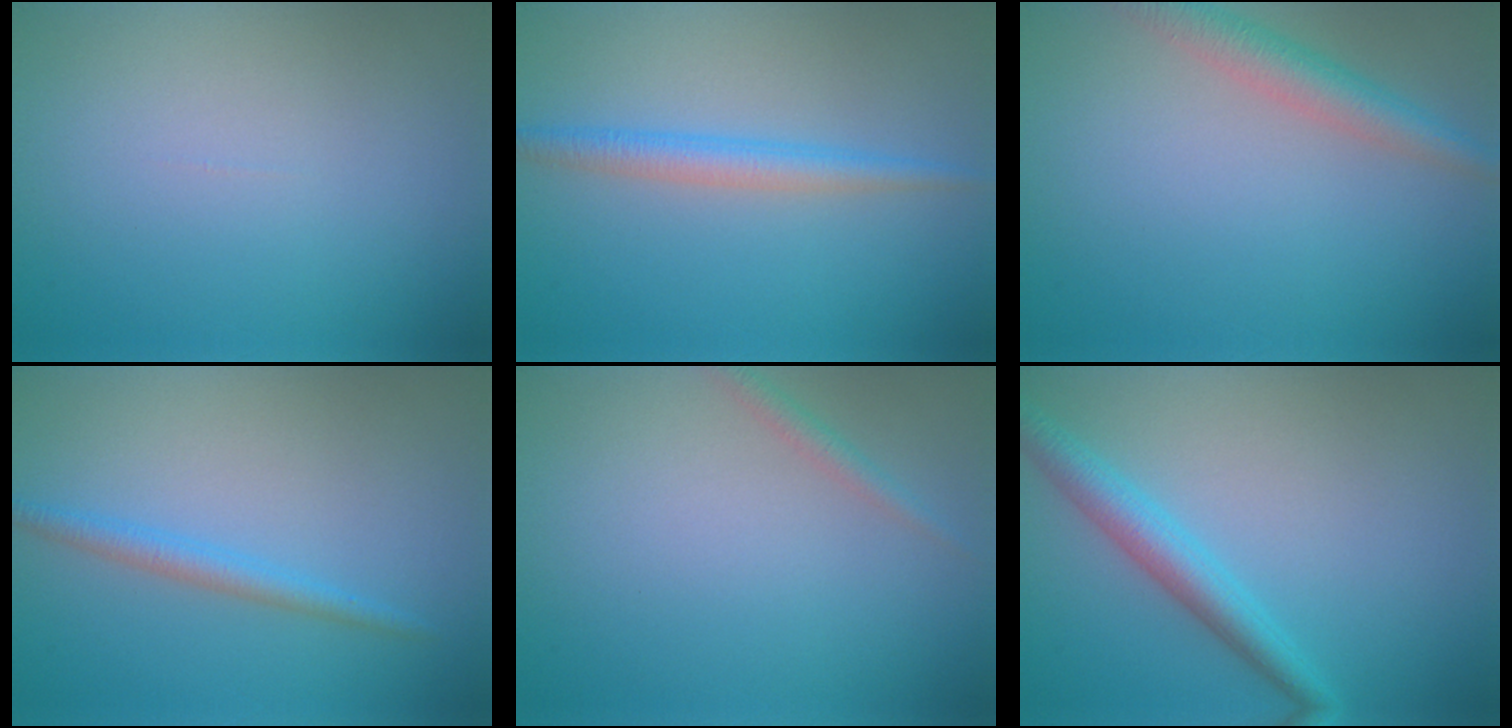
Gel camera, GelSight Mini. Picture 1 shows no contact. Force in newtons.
{"total": 2.7, "press": 2.7, "slide": 0.1}
{"total": 3.5, "press": 3.5, "slide": 0.1}
{"total": 2.0, "press": 2.0, "slide": 0.1}
{"total": 1.2, "press": 1.2, "slide": 0.0}
{"total": 3.6, "press": 3.6, "slide": 0.1}